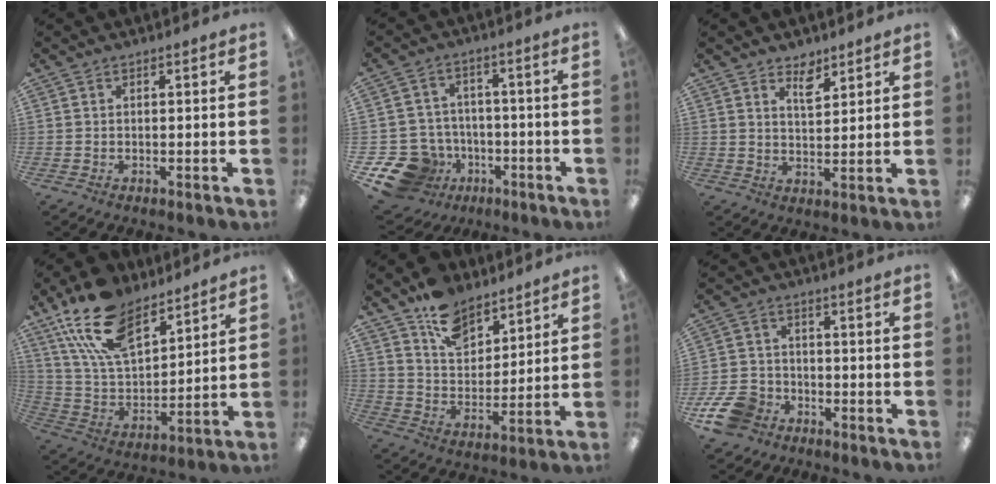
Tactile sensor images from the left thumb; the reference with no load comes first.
{"total": 12.8, "force": [-6.3, 10.1, 4.7], "torque": [-0.117, 0.044, -0.102]}
{"total": 5.4, "force": [4.1, 2.6, 2.5], "torque": [-0.019, -0.025, 0.067]}
{"total": 18.9, "force": [12.6, 9.5, 10.4], "torque": [-0.217, -0.052, 0.232]}
{"total": 11.9, "force": [8.9, 6.7, 4.2], "torque": [-0.068, -0.054, 0.167]}
{"total": 9.8, "force": [-5.8, 6.7, 4.2], "torque": [-0.097, 0.037, -0.107]}